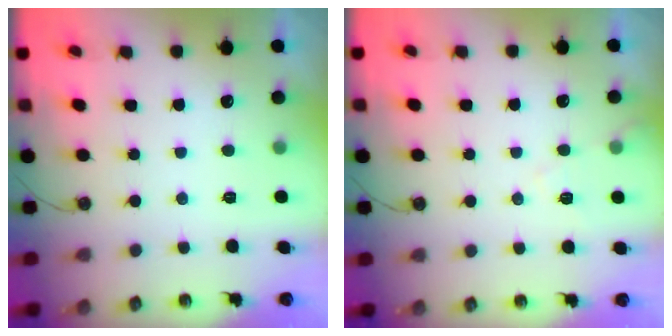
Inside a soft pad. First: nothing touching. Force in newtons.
{"total": 6.1, "press": 6.0, "slide": 1.0}